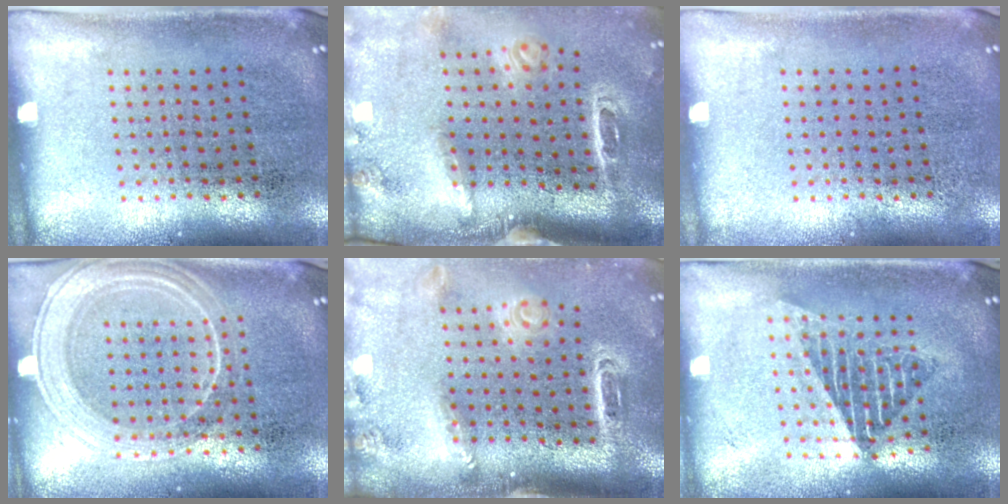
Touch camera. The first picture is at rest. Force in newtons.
{"total": 3.2, "press": 2.2, "slide": 2.3}
{"total": 0.0}
{"total": 1.8, "press": 1.8, "slide": 0.2}
{"total": 2.9, "press": 2.1, "slide": 2.1}
{"total": 1.6, "press": 1.4, "slide": 0.9}